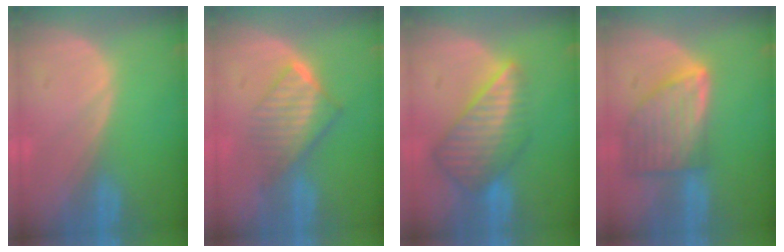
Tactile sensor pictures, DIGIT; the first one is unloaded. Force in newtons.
{"total": 6.4, "press": 5.7, "slide": 2.9}
{"total": 8.8, "press": 7.6, "slide": 4.4}
{"total": 8.2, "press": 7.3, "slide": 3.7}